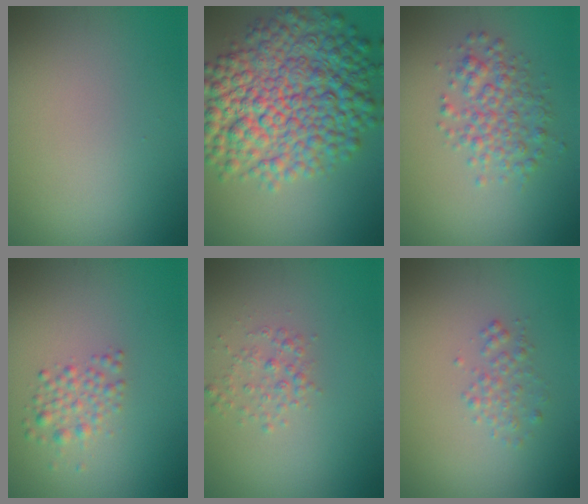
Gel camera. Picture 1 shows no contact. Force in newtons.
{"total": 12.1, "press": 12.1, "slide": 0.1}
{"total": 3.5, "press": 3.5, "slide": 0.1}
{"total": 2.0, "press": 2.0, "slide": 0.1}
{"total": 1.7, "press": 1.7, "slide": 0.1}
{"total": 1.5, "press": 1.5, "slide": 0.0}